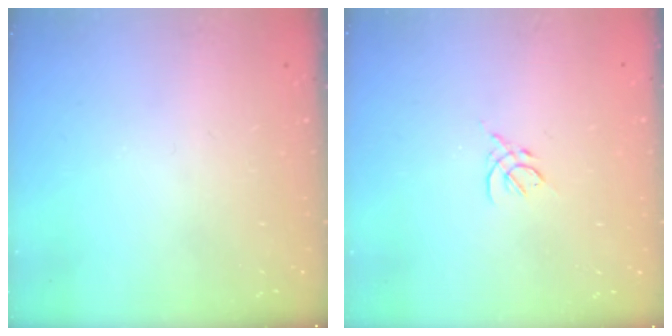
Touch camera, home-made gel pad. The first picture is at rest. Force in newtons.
{"total": 2.6, "press": 2.5, "slide": 0.7}